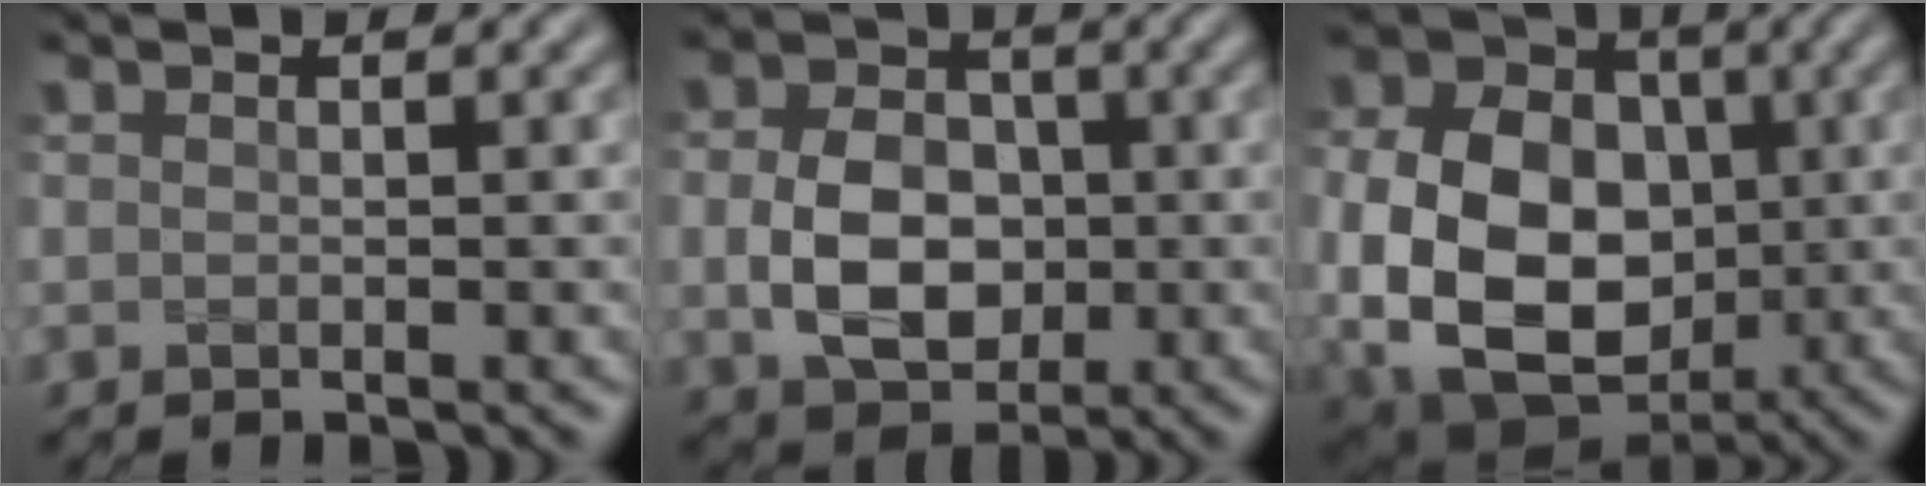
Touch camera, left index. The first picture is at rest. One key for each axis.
{"total": 6.4, "fx": -0.5, "fy": 4.7, "fz": 4.2, "tx": -0.083, "ty": -0.004, "tz": -0.010}
{"total": 13.9, "fx": -1.3, "fy": 10.4, "fz": 9.2, "tx": -0.172, "ty": -0.026, "tz": -0.014}